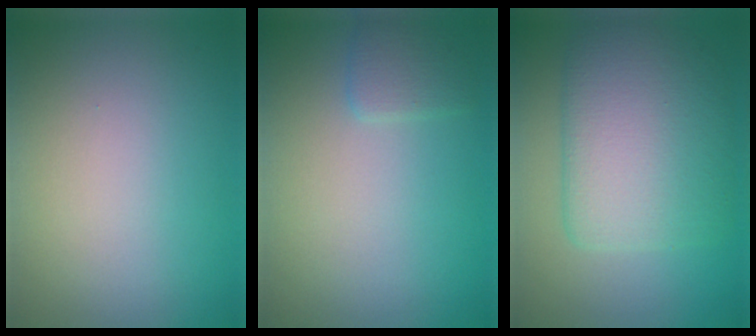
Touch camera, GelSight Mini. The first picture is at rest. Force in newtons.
{"total": 1.4, "press": 1.4, "slide": 0.1}
{"total": 7.5, "press": 7.5, "slide": 0.4}